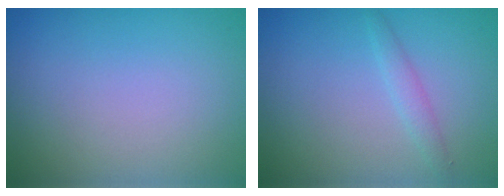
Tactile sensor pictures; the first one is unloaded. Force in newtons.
{"total": 1.3, "press": 1.2, "slide": 0.0}